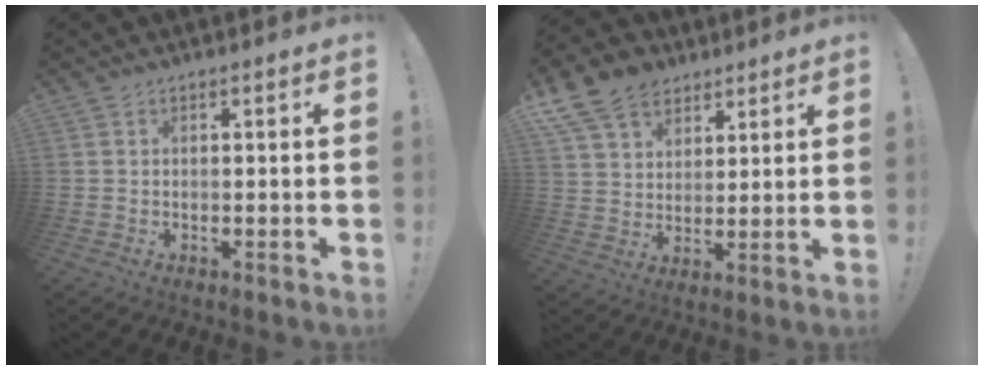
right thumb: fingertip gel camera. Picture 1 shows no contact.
{"total": 13.0, "force": [8.1, 9.0, 4.8], "torque": [-0.092, -0.042, 0.161]}